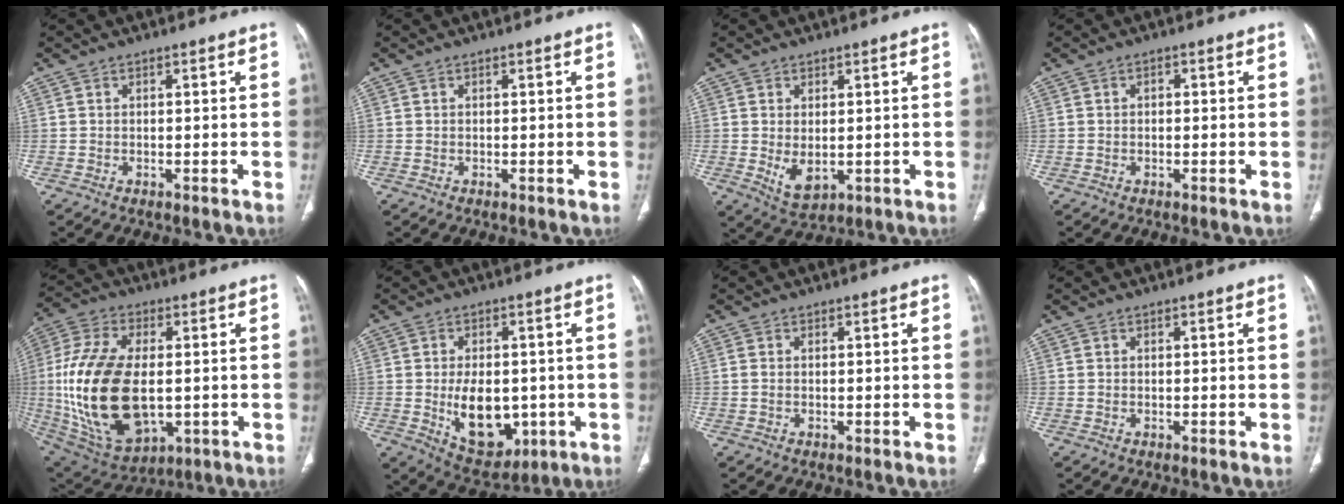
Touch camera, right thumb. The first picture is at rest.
{"total": 0.0}
{"total": 5.0, "force": [-0.4, 2.8, 4.1], "torque": [-0.068, -0.011, 0.011]}
{"total": 0.9, "force": [0.0, 0.6, 0.6], "torque": [-0.010, 0.003, -0.002]}
{"total": 23.8, "force": [-1.3, 13.1, 19.8], "torque": [-0.407, -0.010, 0.000]}
{"total": 12.6, "force": [-1.9, 7.9, 9.5], "torque": [-0.119, -0.006, -0.008]}
{"total": 0.8, "force": [0.0, 0.4, 0.7], "torque": [-0.023, 0.001, 0.000]}
{"total": 0.0}